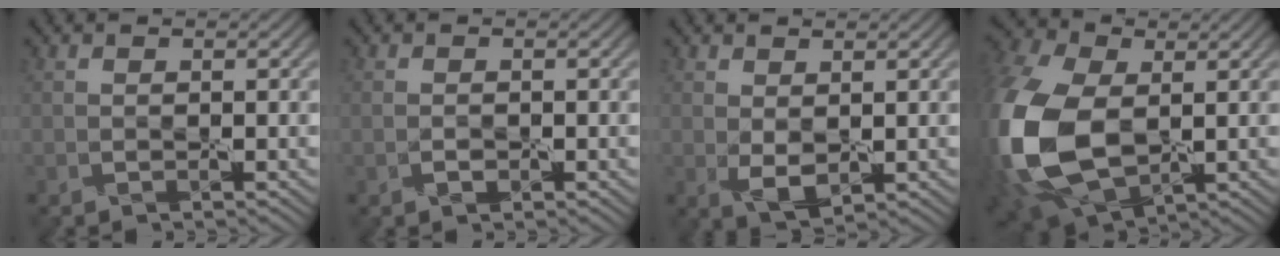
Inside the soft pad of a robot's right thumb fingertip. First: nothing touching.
{"total": 1.1, "force": [-0.4, 0.7, 0.7], "torque": [-0.016, -0.001, -0.007]}
{"total": 2.7, "force": [0.6, 1.5, 2.2], "torque": [-0.051, -0.008, 0.016]}
{"total": 18.9, "force": [-0.9, 12.7, 14.0], "torque": [-0.384, -0.036, -0.008]}